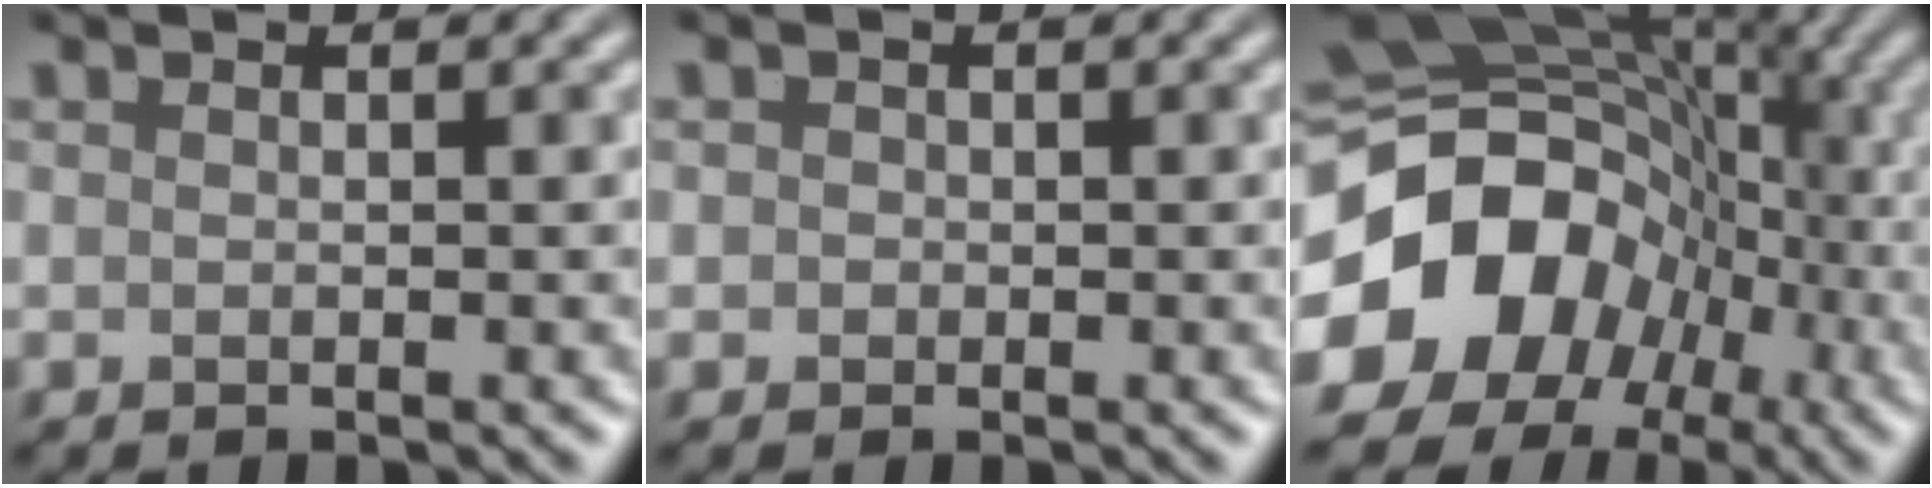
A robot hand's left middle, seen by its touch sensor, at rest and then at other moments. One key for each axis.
{"total": 1.3, "fx": 0.5, "fy": 1.2, "fz": 0.4, "tx": 0.012, "ty": 0.009, "tz": -0.011}
{"total": 14.4, "fx": -3.2, "fy": 11.9, "fz": 7.4, "tx": -0.165, "ty": -0.014, "tz": -0.053}